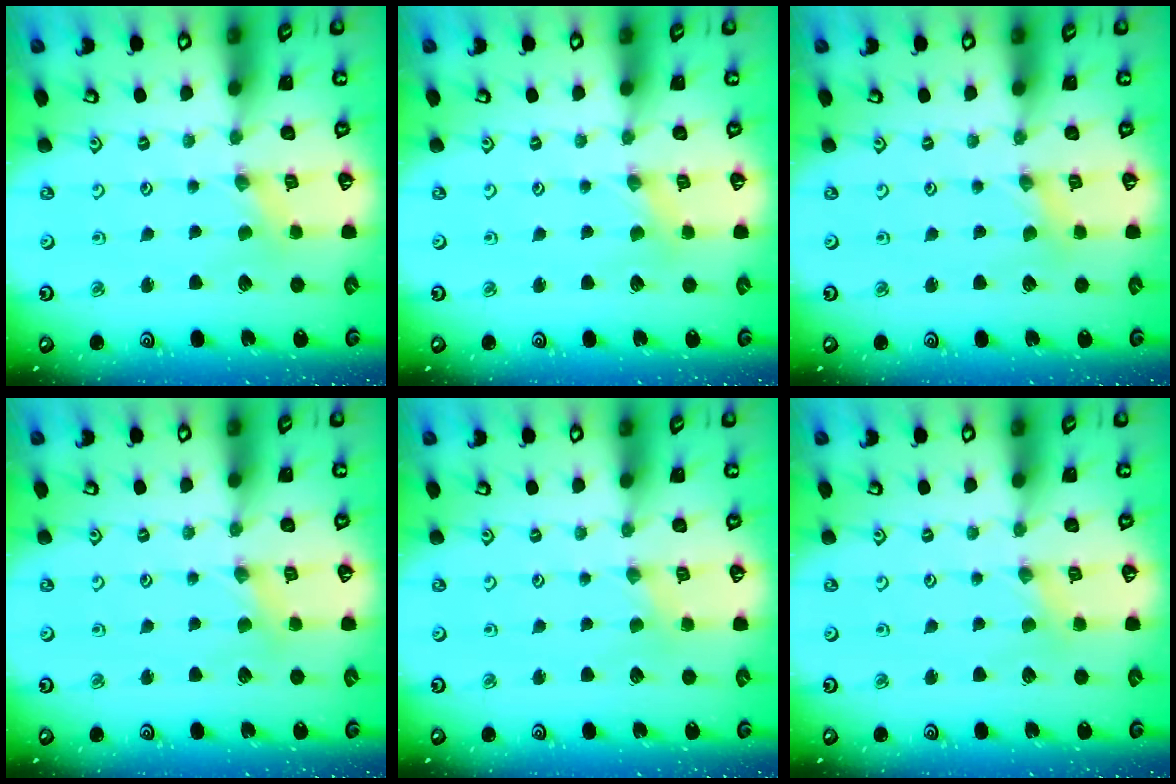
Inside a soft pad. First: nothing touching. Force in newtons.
{"total": 1.5, "press": 1.5, "slide": 0.3}
{"total": 0.0}
{"total": 2.1, "press": 2.1, "slide": 0.4}
{"total": 0.0}
{"total": 1.1, "press": 1.1, "slide": 0.3}